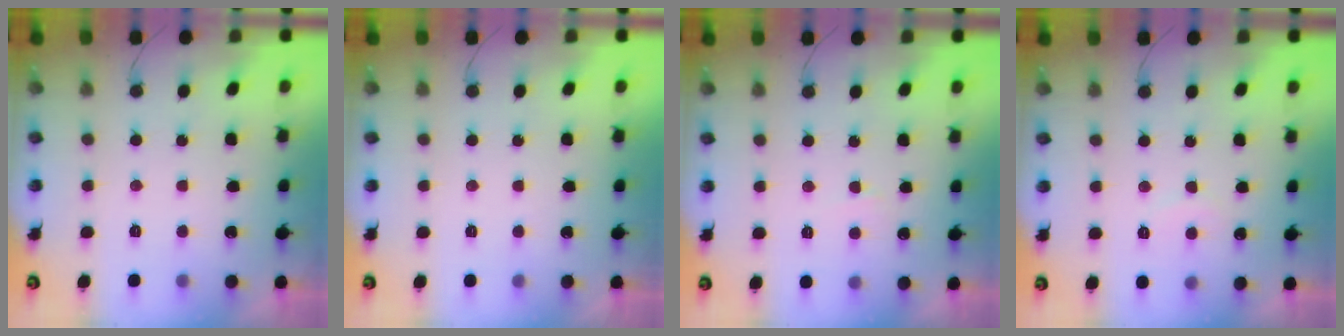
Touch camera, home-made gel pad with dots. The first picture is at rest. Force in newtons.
{"total": 1.7, "press": 1.7, "slide": 0.0}
{"total": 2.6, "press": 2.6, "slide": 0.1}
{"total": 5.7, "press": 5.7, "slide": 0.3}